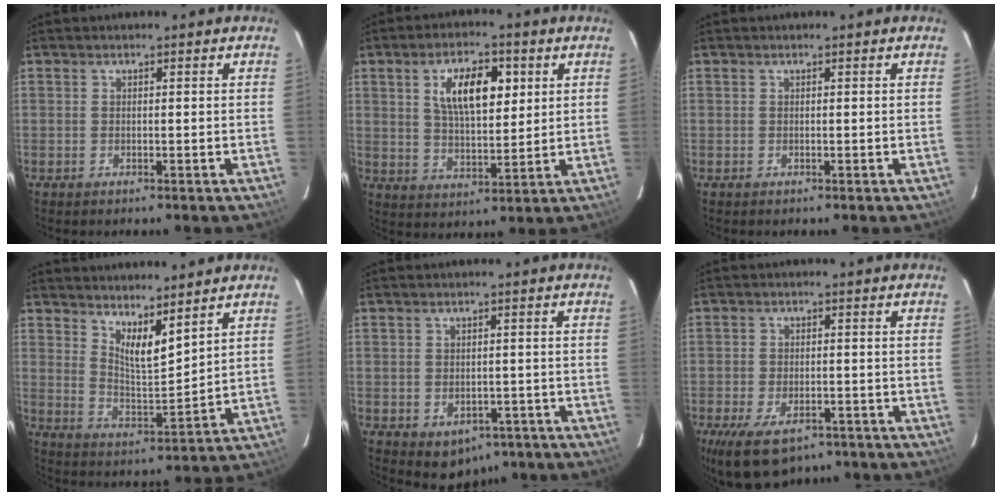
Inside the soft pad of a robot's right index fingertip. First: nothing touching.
{"total": 11.0, "force": [3.8, 4.9, 9.0], "torque": [-0.159, 0.013, 0.070]}
{"total": 0.0}
{"total": 7.8, "force": [5.9, 1.6, 4.8], "torque": [-0.076, -0.014, 0.106]}
{"total": 6.4, "force": [-3.6, 4.8, 2.3], "torque": [-0.040, 0.007, -0.027]}
{"total": 12.0, "force": [-7.7, 6.0, 6.9], "torque": [-0.149, -0.026, -0.121]}